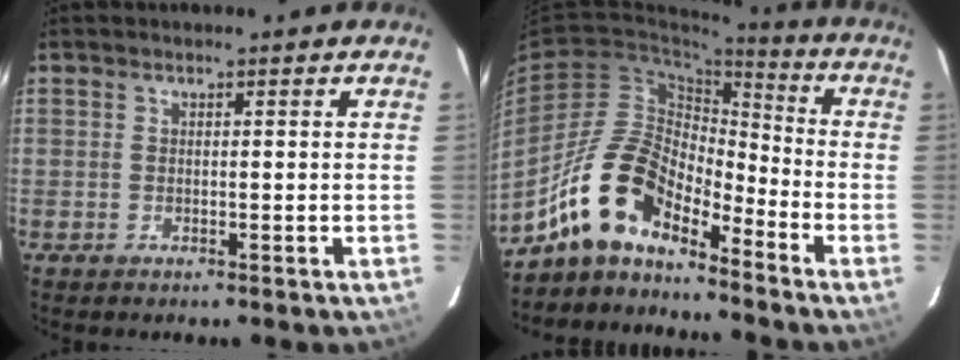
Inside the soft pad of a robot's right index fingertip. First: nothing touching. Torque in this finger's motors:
{"motor_torque": [1.12, -1.02, 0.98, 0.12]}